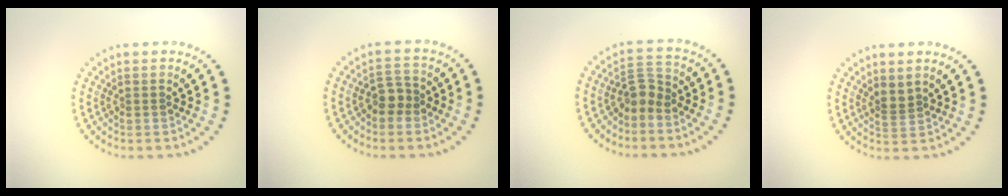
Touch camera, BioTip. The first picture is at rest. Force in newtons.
{"total": 2.0, "press": 1.8, "slide": 0.9}
{"total": 2.3, "press": 1.8, "slide": 1.4}
{"total": 1.1, "press": 0.7, "slide": 0.9}